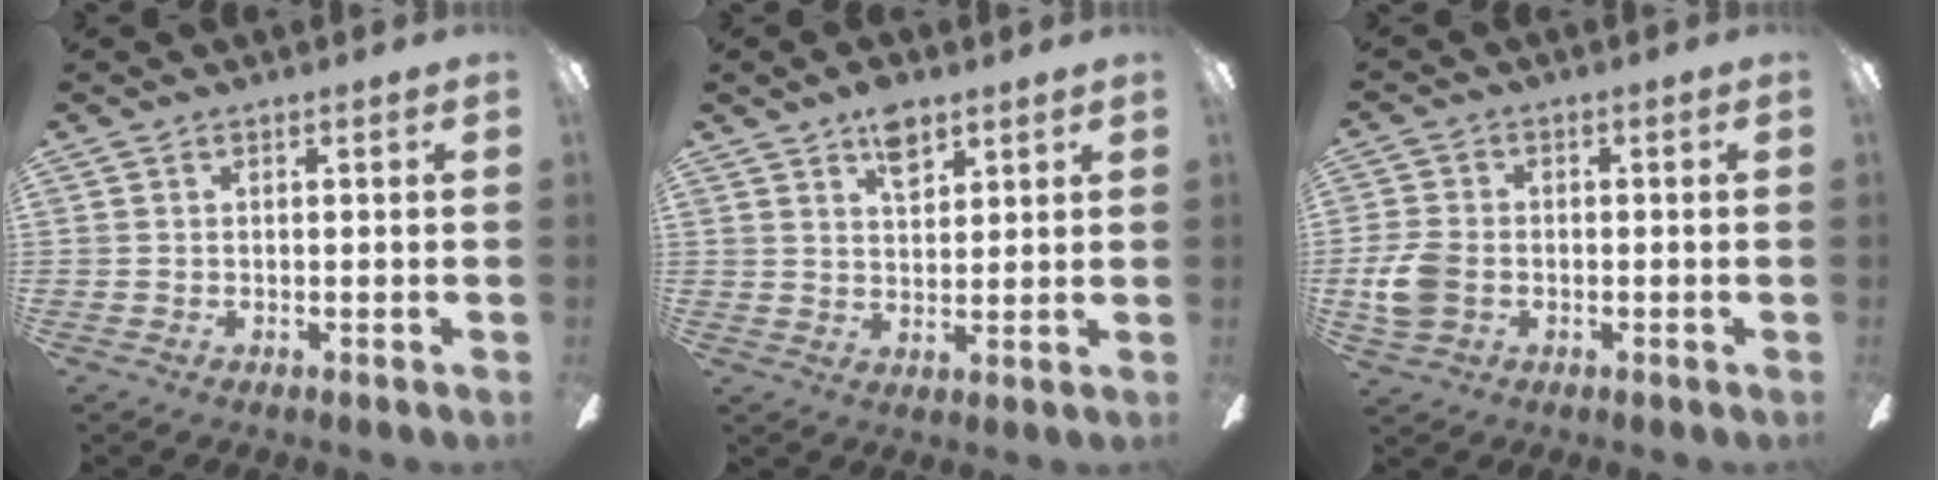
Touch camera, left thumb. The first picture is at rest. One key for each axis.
{"total": 6.7, "fx": 4.4, "fy": 3.4, "fz": 3.8, "tx": -0.054, "ty": -0.013, "tz": 0.075}
{"total": 7.3, "fx": -1.2, "fy": 5.5, "fz": 4.7, "tx": -0.110, "ty": 0.011, "tz": -0.023}